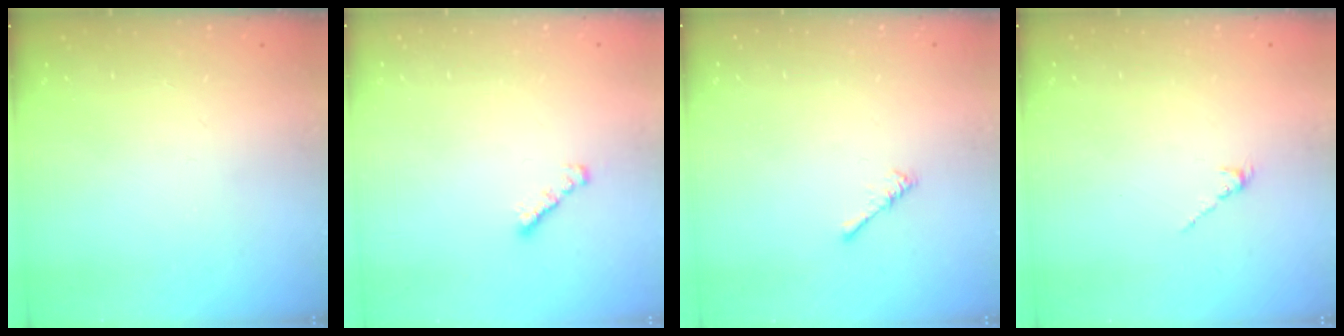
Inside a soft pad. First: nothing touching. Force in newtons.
{"total": 1.6, "press": 1.5, "slide": 0.4}
{"total": 0.0}
{"total": 1.3, "press": 1.2, "slide": 0.5}